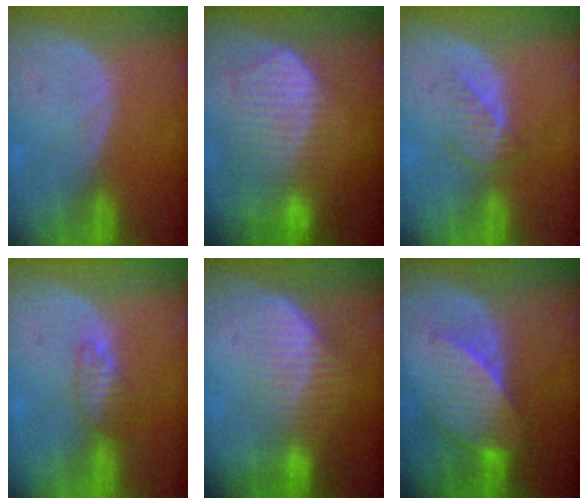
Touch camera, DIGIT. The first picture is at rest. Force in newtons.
{"total": 10.3, "press": 8.9, "slide": 5.2}
{"total": 3.2, "press": 3.1, "slide": 1.0}
{"total": 3.4, "press": 3.2, "slide": 1.1}
{"total": 7.2, "press": 6.1, "slide": 3.8}
{"total": 7.3, "press": 7.1, "slide": 1.6}